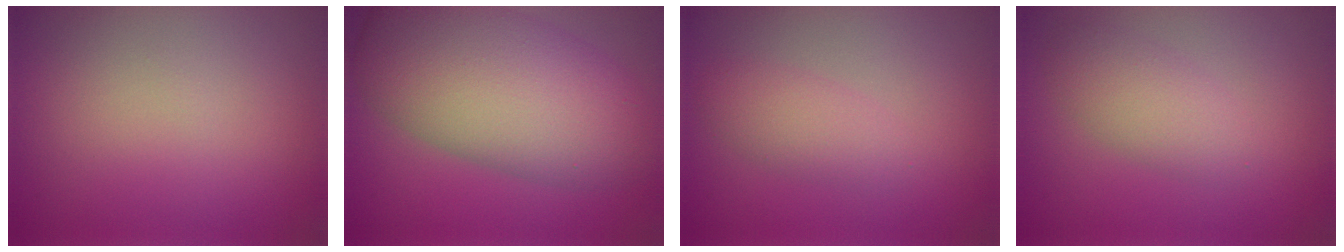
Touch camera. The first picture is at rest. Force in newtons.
{"total": 11.1, "press": 11.1, "slide": 0.3}
{"total": 2.2, "press": 2.2, "slide": 0.1}
{"total": 2.9, "press": 2.9, "slide": 0.0}